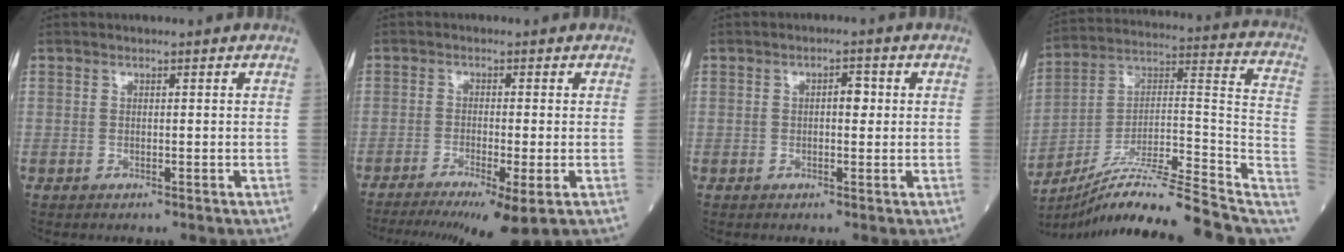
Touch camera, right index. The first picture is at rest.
{"total": 11.4, "force": [-7.7, 1.0, 8.3], "torque": [-0.126, -0.023, -0.123]}
{"total": 2.4, "force": [0.3, 1.1, 2.1], "torque": [-0.033, 0.010, 0.003]}
{"total": 23.4, "force": [-18.8, 1.0, 13.9], "torque": [-0.174, 0.028, -0.302]}